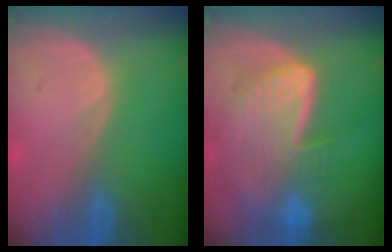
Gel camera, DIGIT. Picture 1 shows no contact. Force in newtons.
{"total": 8.2, "press": 7.5, "slide": 3.4}